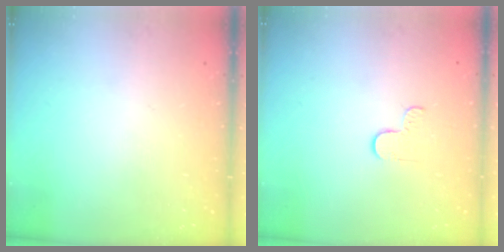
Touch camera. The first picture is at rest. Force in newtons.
{"total": 2.7, "press": 2.6, "slide": 0.4}